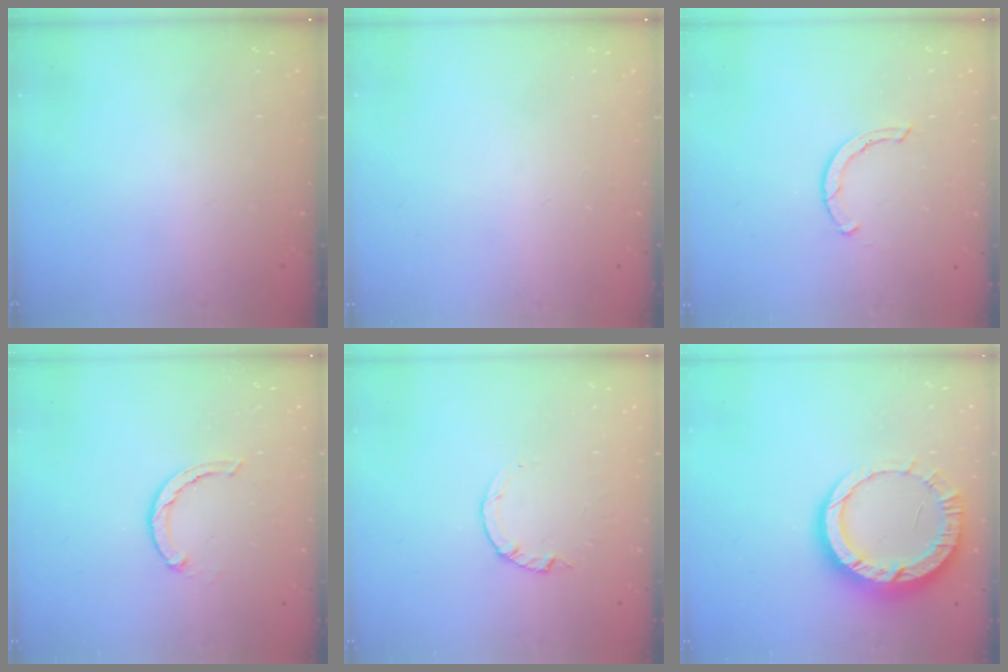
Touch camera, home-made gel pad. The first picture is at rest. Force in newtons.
{"total": 0.0}
{"total": 1.7, "press": 1.6, "slide": 0.3}
{"total": 2.1, "press": 2.0, "slide": 0.4}
{"total": 0.9, "press": 0.8, "slide": 0.2}
{"total": 14.0, "press": 13.9, "slide": 1.4}